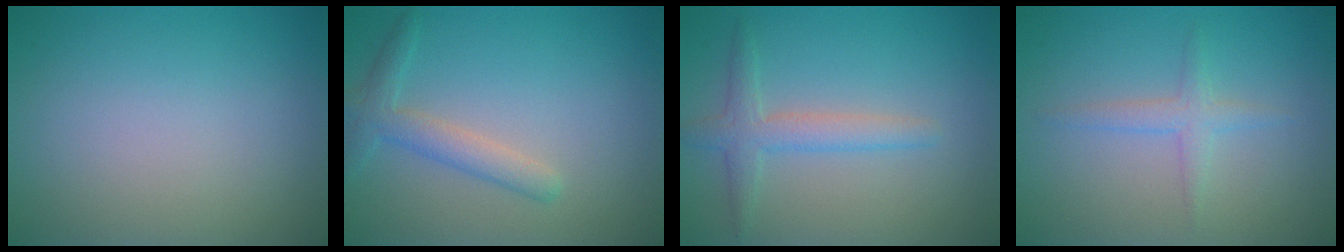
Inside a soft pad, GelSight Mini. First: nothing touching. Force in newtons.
{"total": 2.6, "press": 2.6, "slide": 0.1}
{"total": 2.7, "press": 2.7, "slide": 0.1}
{"total": 1.6, "press": 1.6, "slide": 0.1}